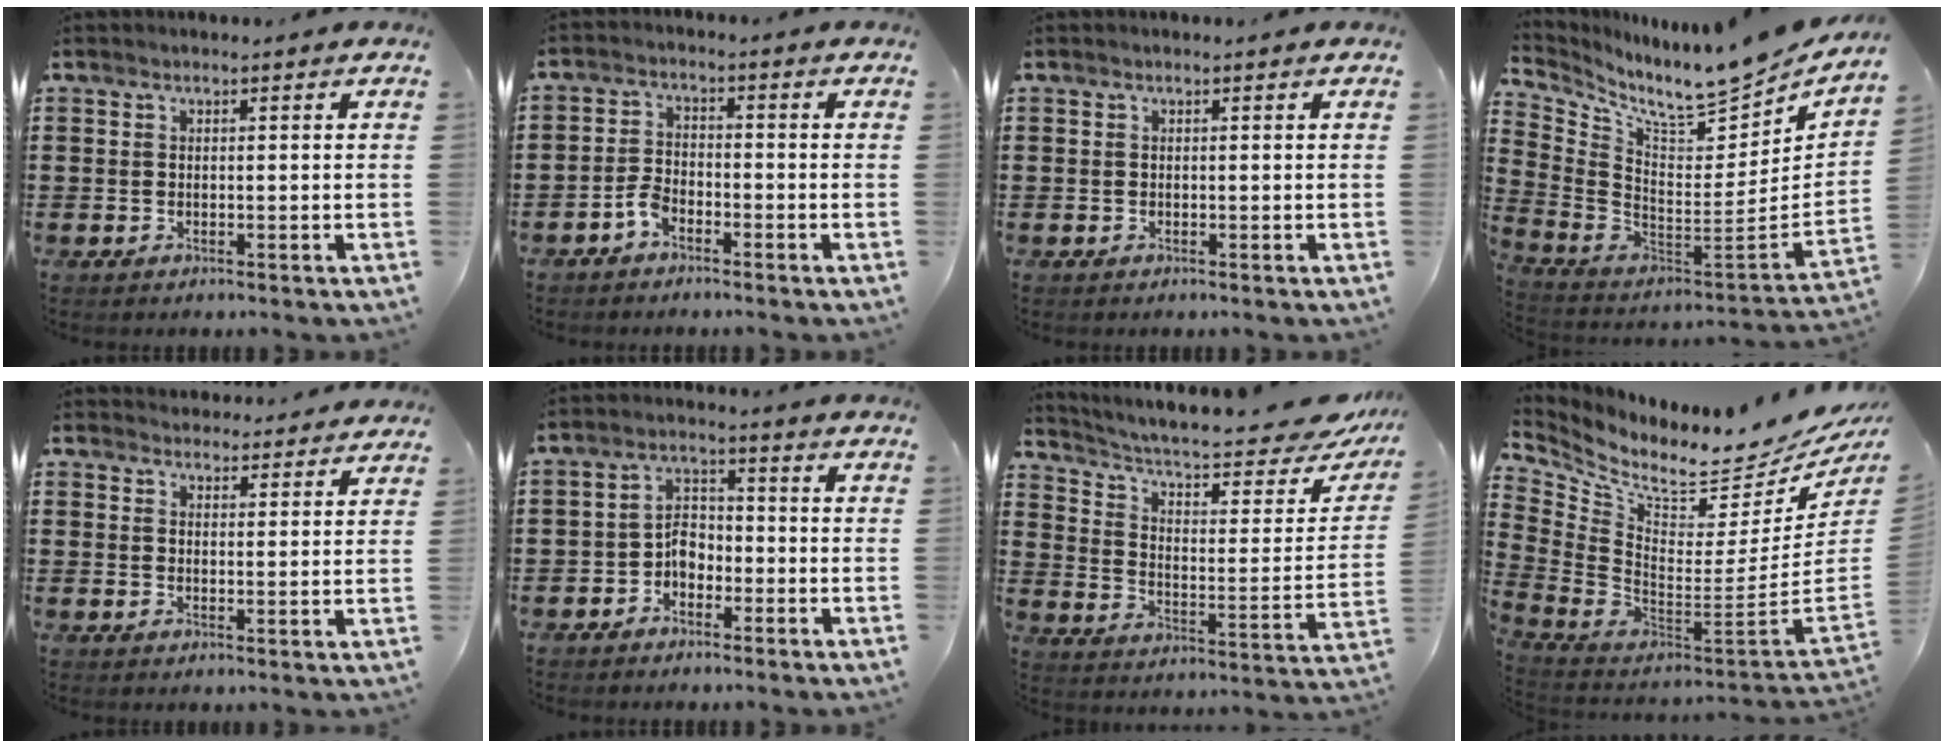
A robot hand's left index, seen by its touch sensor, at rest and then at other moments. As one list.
[{"total": 3.0, "force": [-2.1, 1.4, 1.6], "torque": [-0.048, 0.001, -0.046]}, {"total": 0.0}, {"total": 8.7, "force": [7.7, 0.1, 4.2], "torque": [-0.099, -0.082, 0.120]}, {"total": 3.3, "force": [3.3, 0.6, 0.0], "torque": [-0.001, -0.014, 0.060]}, {"total": 3.8, "force": [-1.5, 2.6, 2.3], "torque": [-0.046, 0.009, -0.032]}, {"total": 8.7, "force": [7.4, 1.7, 4.4], "torque": [-0.094, -0.061, 0.120]}, {"total": 6.2, "force": [5.0, 1.1, 3.5], "torque": [-0.092, -0.068, 0.079]}]